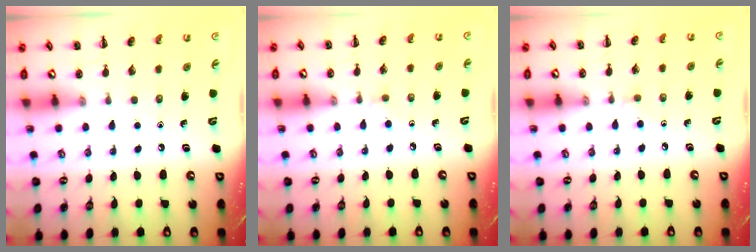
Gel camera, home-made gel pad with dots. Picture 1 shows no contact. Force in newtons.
{"total": 2.0, "press": 1.7, "slide": 1.0}
{"total": 2.0, "press": 1.7, "slide": 1.0}